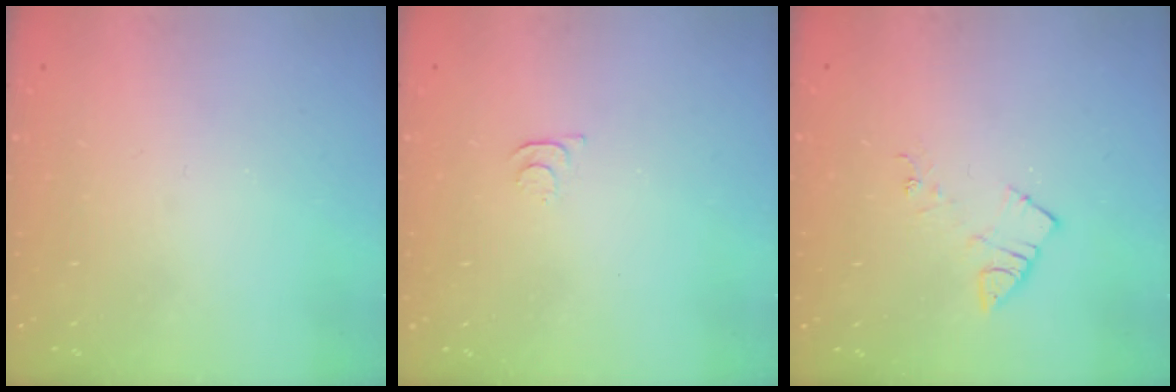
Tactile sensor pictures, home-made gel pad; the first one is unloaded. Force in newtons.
{"total": 3.6, "press": 3.5, "slide": 0.8}
{"total": 5.2, "press": 5.2, "slide": 0.7}